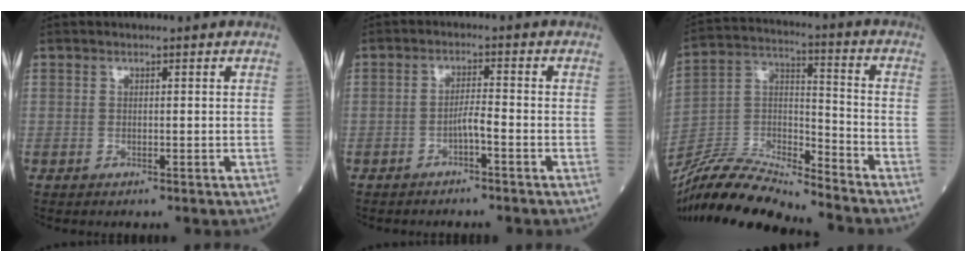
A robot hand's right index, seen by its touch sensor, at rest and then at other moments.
{"total": 2.5, "force": [-1.3, 0.1, 2.1], "torque": [-0.035, 0.002, -0.025]}
{"total": 16.1, "force": [-15.2, 0.4, 5.2], "torque": [-0.099, 0.016, -0.289]}